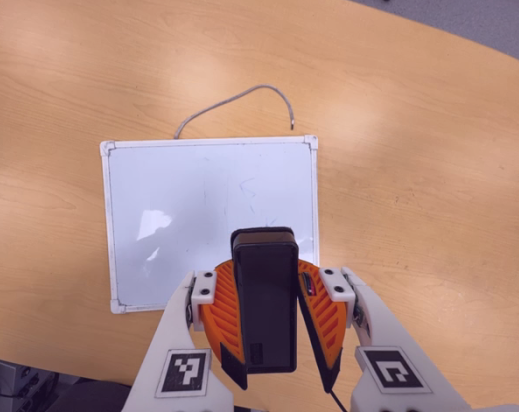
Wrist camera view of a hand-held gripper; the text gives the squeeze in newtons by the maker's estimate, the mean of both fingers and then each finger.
{"total": 10.5, "left": 9.8, "right": 11.2}